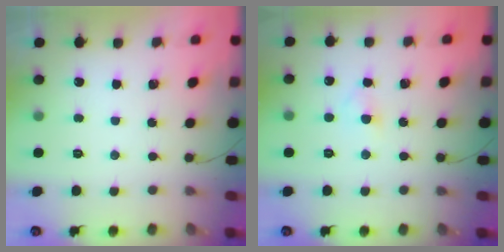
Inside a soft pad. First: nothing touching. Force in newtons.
{"total": 2.5, "press": 2.3, "slide": 1.0}